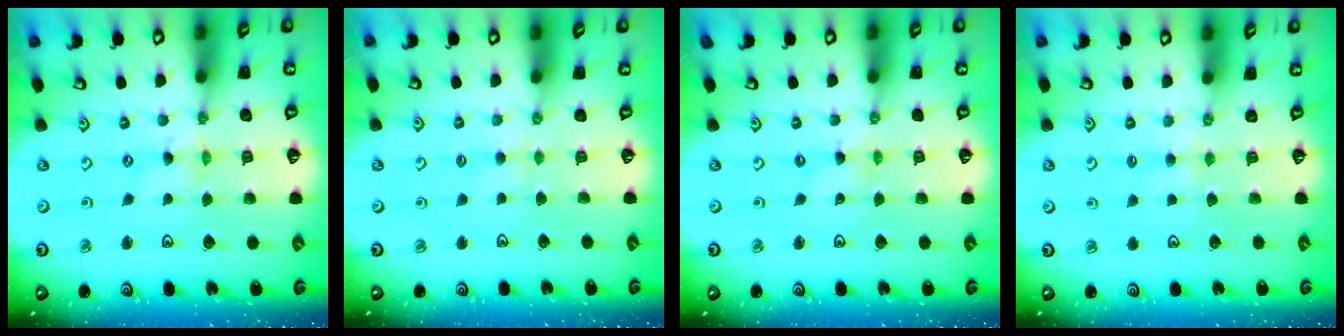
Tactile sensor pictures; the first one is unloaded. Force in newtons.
{"total": 2.0, "press": 1.9, "slide": 0.4}
{"total": 0.0}
{"total": 2.4, "press": 2.4, "slide": 0.4}